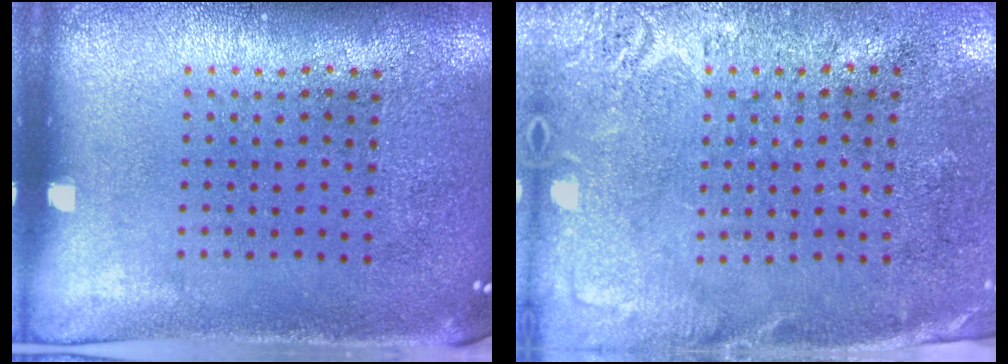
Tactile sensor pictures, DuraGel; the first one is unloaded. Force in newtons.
{"total": 2.7, "press": 2.4, "slide": 1.3}